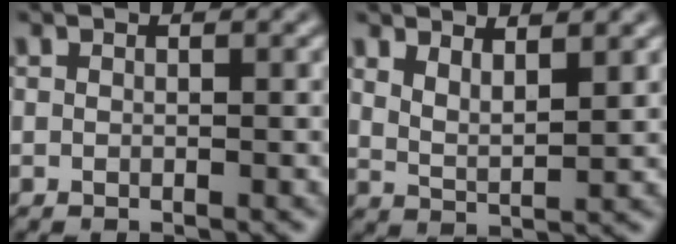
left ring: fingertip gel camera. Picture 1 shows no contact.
{"total": 3.0, "force": [2.3, 0.8, 1.7], "torque": [-0.034, -0.007, 0.044]}